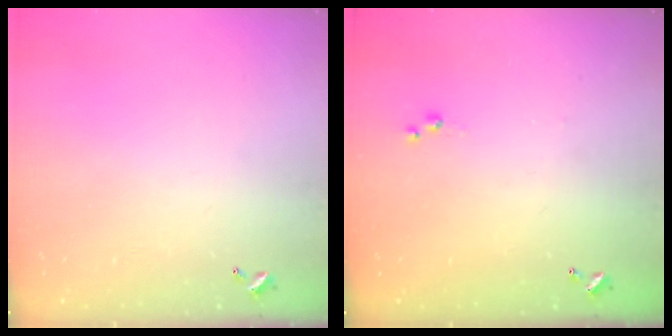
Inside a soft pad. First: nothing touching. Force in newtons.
{"total": 3.0, "press": 3.0, "slide": 0.4}